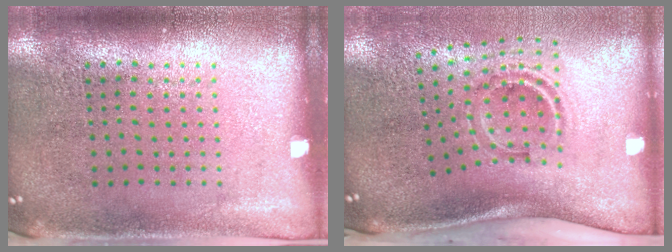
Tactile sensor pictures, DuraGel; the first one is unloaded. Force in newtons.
{"total": 2.0, "press": 1.3, "slide": 1.6}